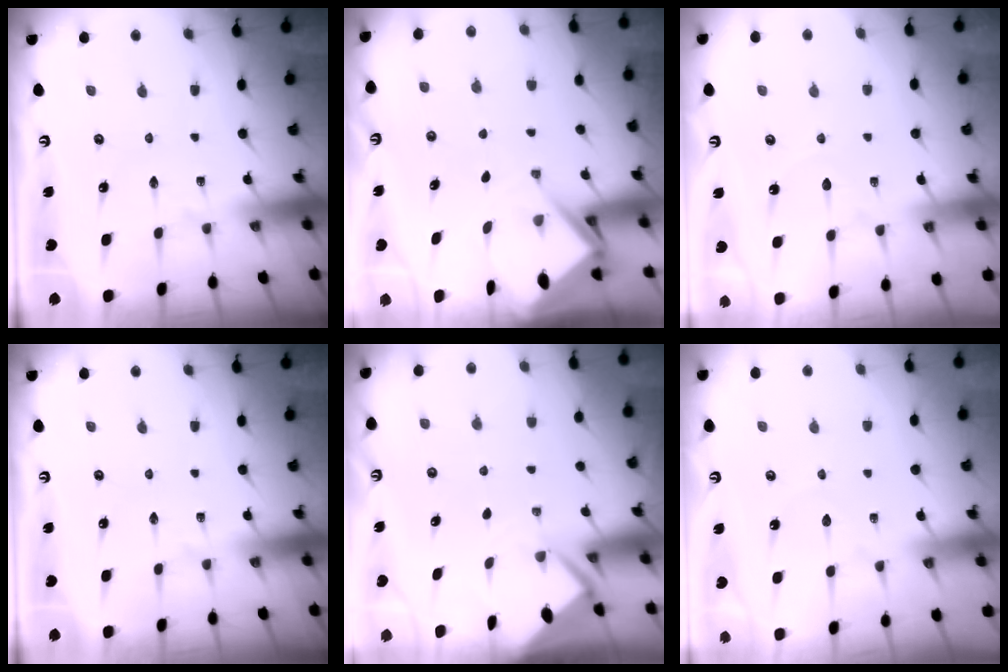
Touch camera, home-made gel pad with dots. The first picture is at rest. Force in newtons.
{"total": 6.8, "press": 6.8, "slide": 0.7}
{"total": 5.6, "press": 5.5, "slide": 0.6}
{"total": 0.0}
{"total": 2.6, "press": 2.6, "slide": 0.3}
{"total": 3.0, "press": 3.0, "slide": 0.5}